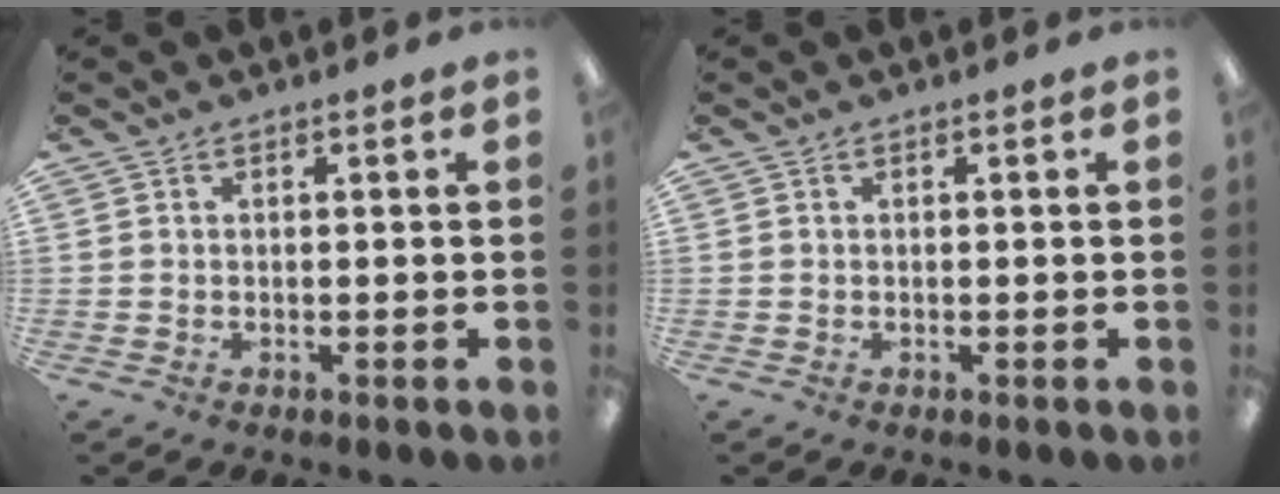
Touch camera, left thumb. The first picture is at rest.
{"total": 0.0}